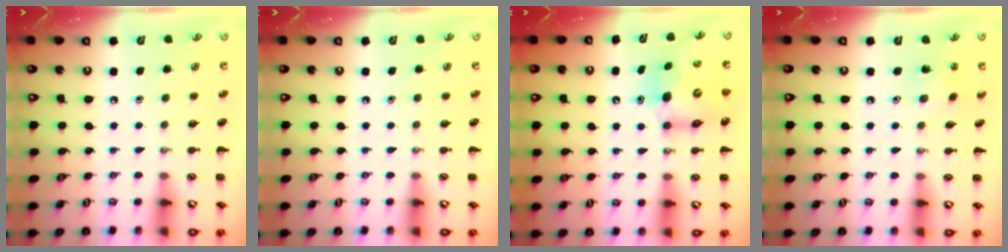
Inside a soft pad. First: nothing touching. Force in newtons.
{"total": 0.0}
{"total": 7.6, "press": 7.5, "slide": 1.4}
{"total": 1.9, "press": 1.8, "slide": 0.7}